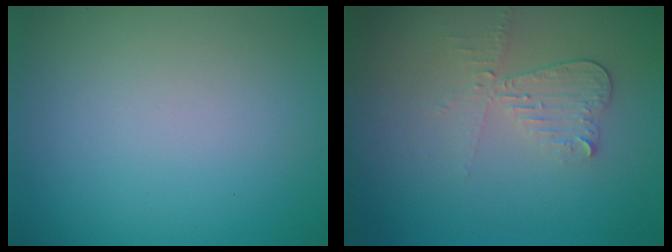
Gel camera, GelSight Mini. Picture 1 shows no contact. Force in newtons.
{"total": 2.3, "press": 2.1, "slide": 0.8}